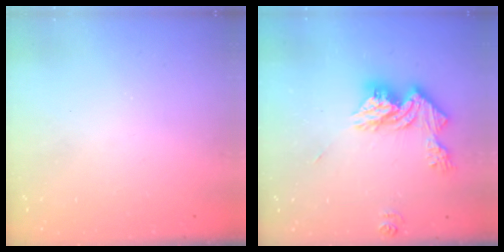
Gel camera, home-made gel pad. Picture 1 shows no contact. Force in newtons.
{"total": 14.7, "press": 14.7, "slide": 1.2}